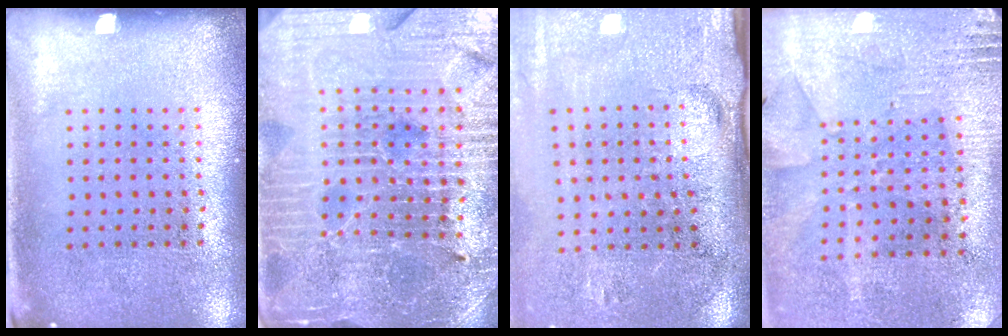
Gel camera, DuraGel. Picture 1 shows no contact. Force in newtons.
{"total": 4.8, "press": 4.5, "slide": 1.6}
{"total": 4.5, "press": 3.6, "slide": 2.6}
{"total": 2.7, "press": 2.2, "slide": 1.5}